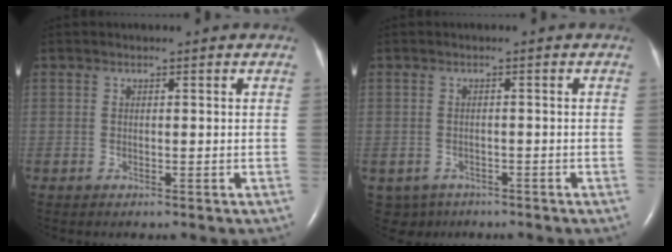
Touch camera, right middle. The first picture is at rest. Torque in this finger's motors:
{"motor_torque": [-0.38, -0.07, -0.13, 0.00]}